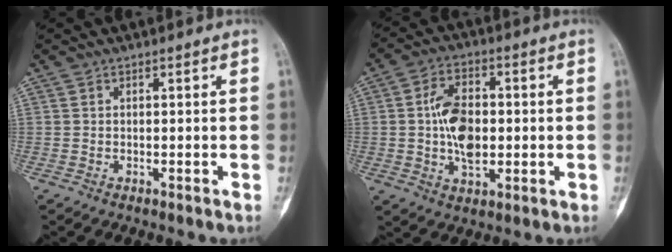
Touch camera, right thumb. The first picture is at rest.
{"total": 10.6, "force": [-0.1, 6.5, 8.4], "torque": [-0.128, 0.011, -0.002]}